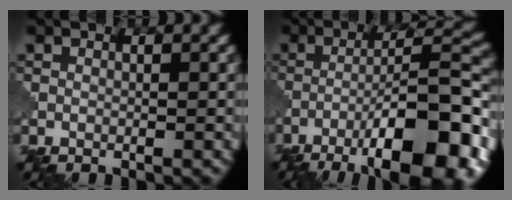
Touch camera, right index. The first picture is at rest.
{"total": 13.0, "force": [-7.2, 2.8, 10.5], "torque": [-0.157, 0.016, -0.114]}